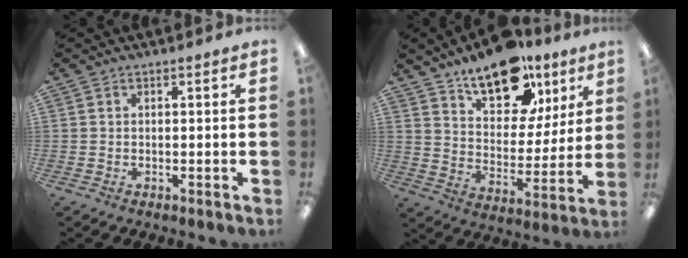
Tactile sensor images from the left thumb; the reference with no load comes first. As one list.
[{"total": 17.4, "force": [12.4, 8.7, 8.6], "torque": [-0.129, -0.074, 0.218]}]